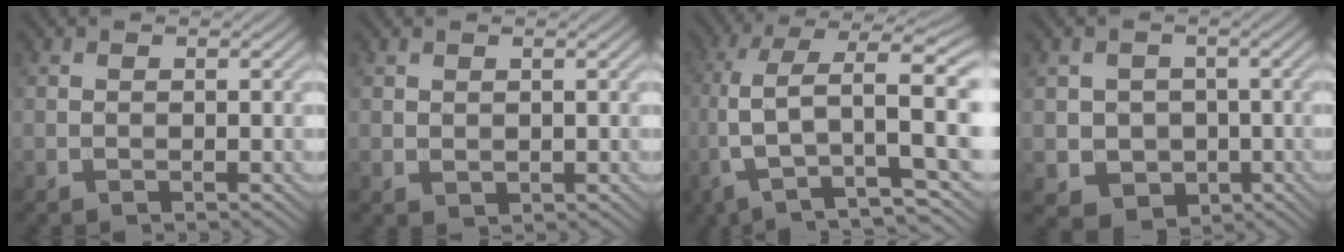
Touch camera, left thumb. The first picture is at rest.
{"total": 0.9, "force": [0.6, 0.6, 0.4], "torque": [-0.010, -0.004, 0.017]}
{"total": 14.6, "force": [1.0, 6.5, 13.1], "torque": [-0.274, -0.001, 0.026]}
{"total": 5.4, "force": [-0.8, 4.9, 2.0], "torque": [-0.054, -0.019, -0.024]}